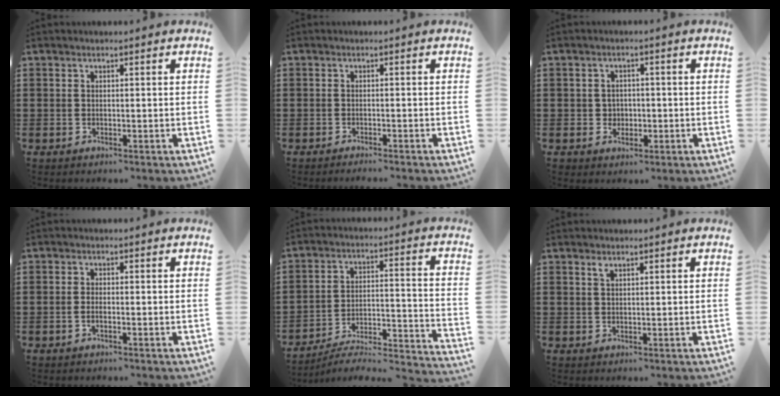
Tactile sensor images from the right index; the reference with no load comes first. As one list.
[{"total": 1.2, "force": [-1.1, -0.3, 0.1], "torque": [-0.003, -0.003, -0.022]}, {"total": 2.5, "force": [-0.3, 2.5, 0.5], "torque": [-0.022, 0.007, -0.010]}, {"total": 1.0, "force": [-0.5, 0.2, 0.9], "torque": [-0.018, -0.004, -0.007]}, {"total": 3.9, "force": [-3.4, 0.6, 1.8], "torque": [-0.038, -0.019, -0.074]}, {"total": 0.9, "force": [0.6, 0.3, 0.6], "torque": [-0.014, 0.000, 0.011]}]